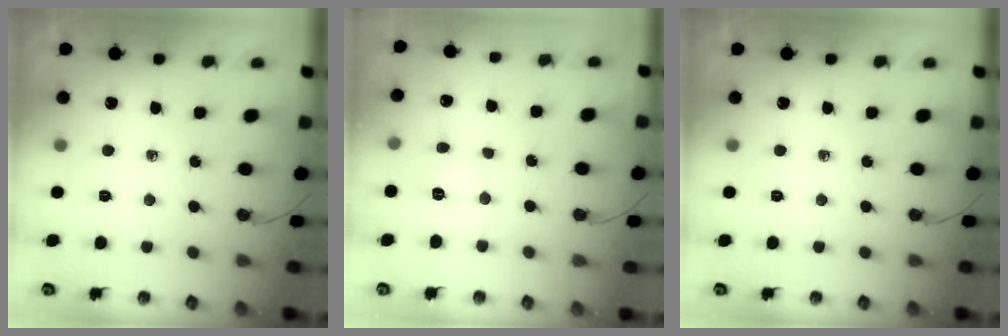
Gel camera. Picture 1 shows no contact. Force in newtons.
{"total": 3.9, "press": 3.9, "slide": 0.4}
{"total": 0.0}